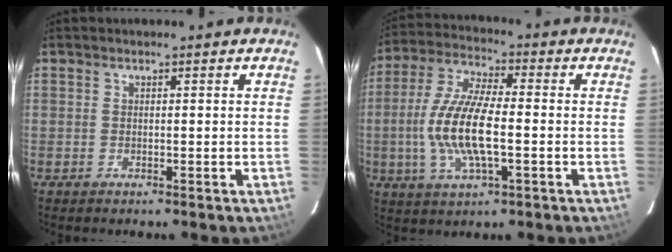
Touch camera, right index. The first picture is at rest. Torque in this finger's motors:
{"motor_torque": [1.49, -0.65, 1.04, 0.21]}